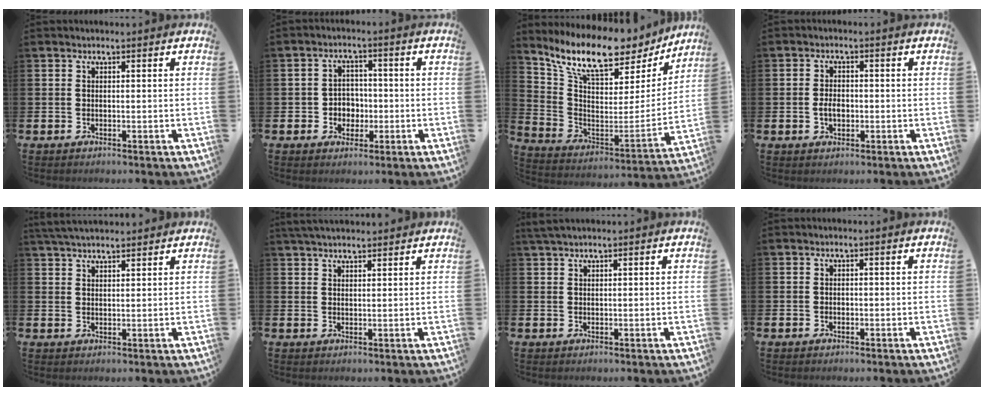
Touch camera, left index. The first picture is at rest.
{"total": 3.4, "force": [-0.7, 3.2, 0.9], "torque": [-0.020, 0.001, -0.021]}
{"total": 11.4, "force": [9.4, 3.8, 5.1], "torque": [-0.134, -0.061, 0.162]}
{"total": 2.7, "force": [-0.4, 1.8, 2.0], "torque": [-0.022, -0.002, -0.012]}
{"total": 3.8, "force": [3.6, 0.5, 1.1], "torque": [-0.029, -0.009, 0.068]}
{"total": 3.2, "force": [3.1, 0.4, 0.8], "torque": [-0.022, -0.008, 0.057]}
{"total": 1.8, "force": [1.5, 0.3, 0.8], "torque": [-0.026, 0.009, 0.029]}
{"total": 0.6, "force": [-0.2, 0.5, 0.1], "torque": [-0.011, 0.008, -0.004]}